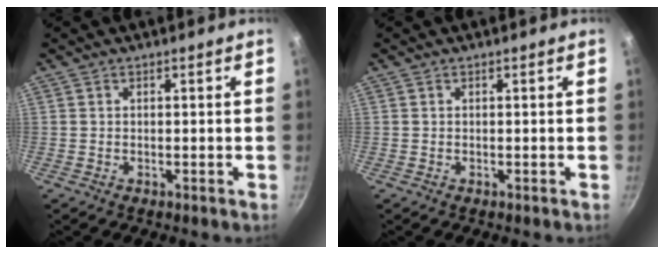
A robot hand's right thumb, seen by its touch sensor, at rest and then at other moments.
{"total": 0.0}